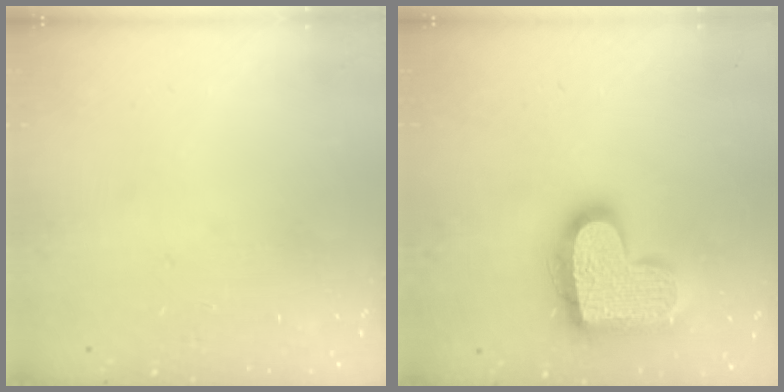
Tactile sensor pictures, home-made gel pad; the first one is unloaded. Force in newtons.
{"total": 19.6, "press": 19.5, "slide": 1.3}